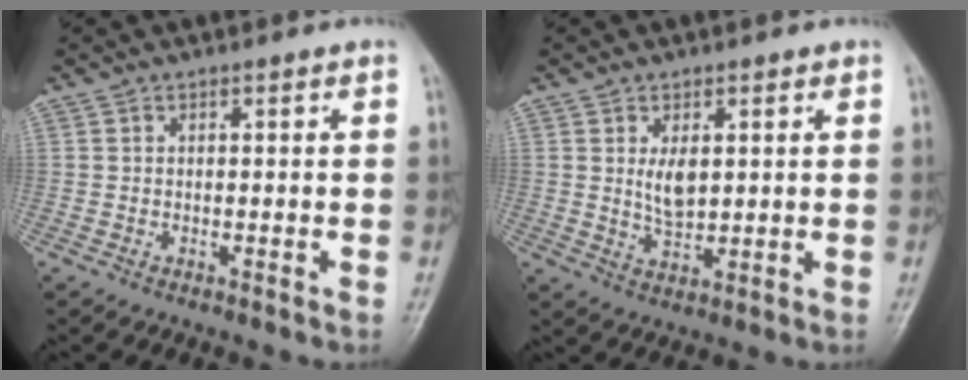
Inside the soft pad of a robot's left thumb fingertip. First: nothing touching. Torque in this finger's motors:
{"motor_torque": [0.83, 0.86, 0.56, -0.01, 0.01]}